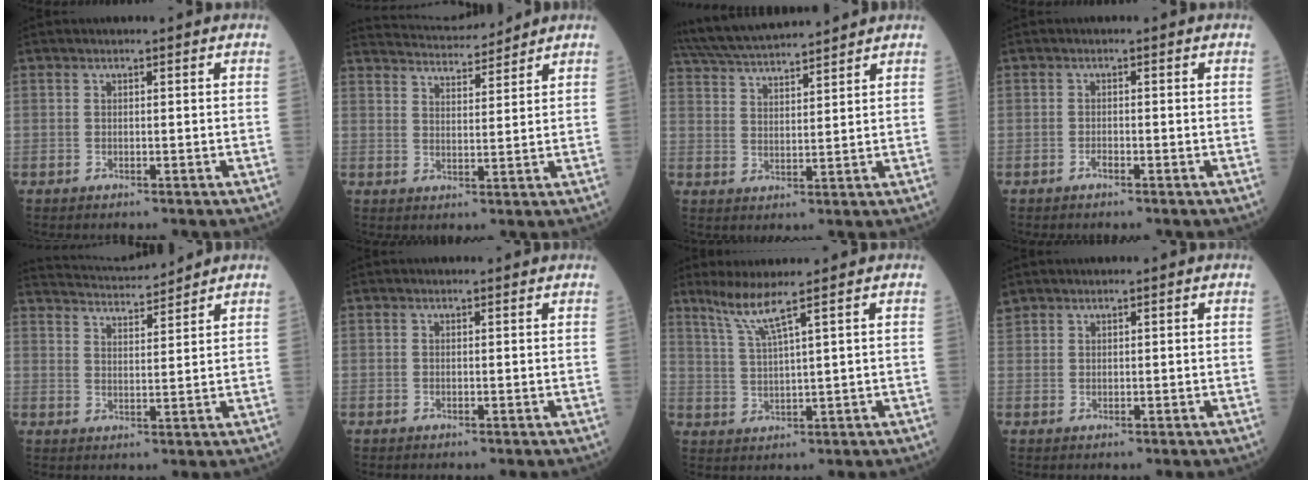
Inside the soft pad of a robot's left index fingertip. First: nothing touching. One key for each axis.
{"total": 9.9, "fx": 9.7, "fy": 0.4, "fz": 2.0, "tx": -0.037, "ty": 0.018, "tz": 0.151}
{"total": 12.5, "fx": 11.7, "fy": 0.7, "fz": 4.5, "tx": -0.091, "ty": 0.029, "tz": 0.201}
{"total": 0.6, "fx": -0.6, "fy": 0.1, "fz": 0.3, "tx": -0.003, "ty": 0.001, "tz": -0.011}
{"total": 9.7, "fx": 9.5, "fy": -0.2, "fz": 1.8, "tx": -0.039, "ty": 0.019, "tz": 0.153}
{"total": 1.0, "fx": 1.0, "fy": 0.1, "fz": 0.1, "tx": -0.010, "ty": 0.004, "tz": 0.013}
{"total": 4.7, "fx": 3.3, "fy": -1.4, "fz": 3.1, "tx": -0.065, "ty": -0.004, "tz": 0.072}
{"total": 2.1, "fx": 1.8, "fy": 1.0, "fz": 0.2, "tx": -0.010, "ty": 0.015, "tz": 0.038}